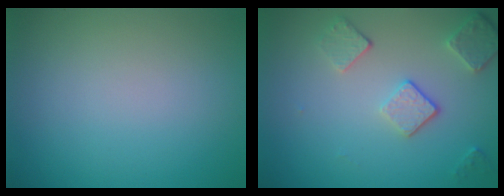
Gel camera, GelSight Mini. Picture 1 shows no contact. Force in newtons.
{"total": 3.6, "press": 2.8, "slide": 2.2}